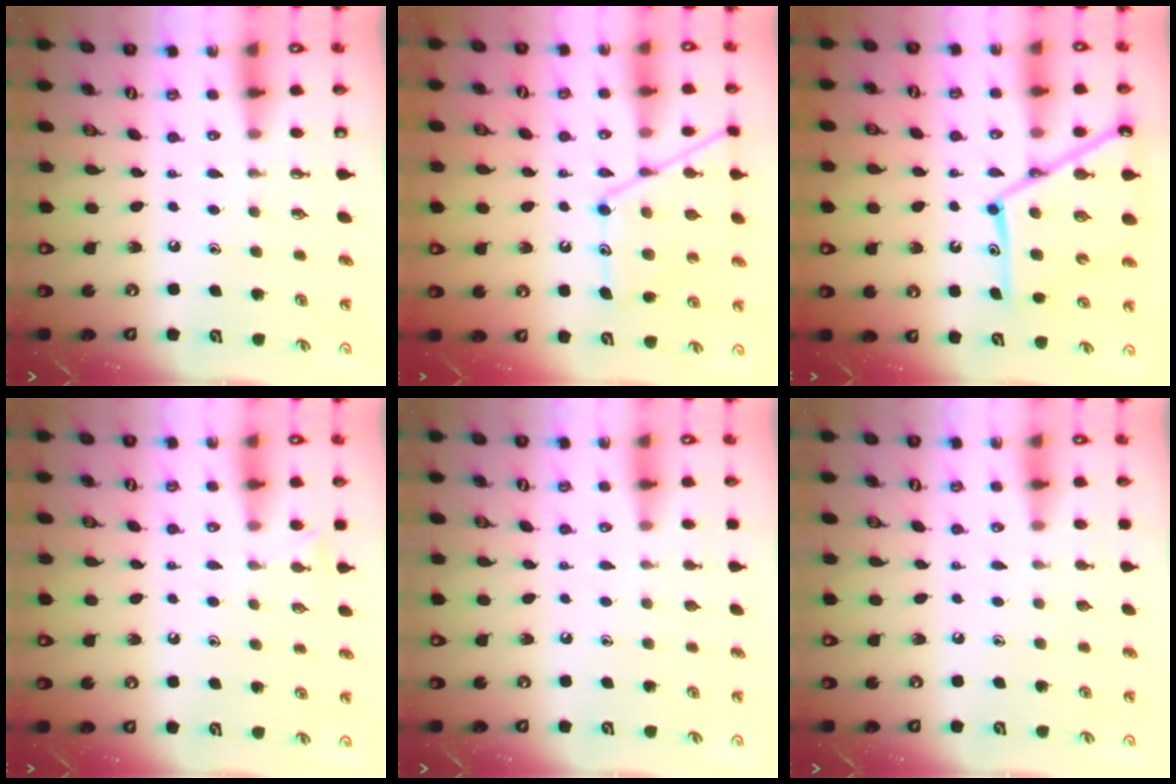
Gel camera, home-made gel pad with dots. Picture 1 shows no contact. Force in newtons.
{"total": 14.0, "press": 14.0, "slide": 1.0}
{"total": 18.0, "press": 17.9, "slide": 1.5}
{"total": 6.5, "press": 6.5, "slide": 0.3}
{"total": 0.0}
{"total": 0.0}